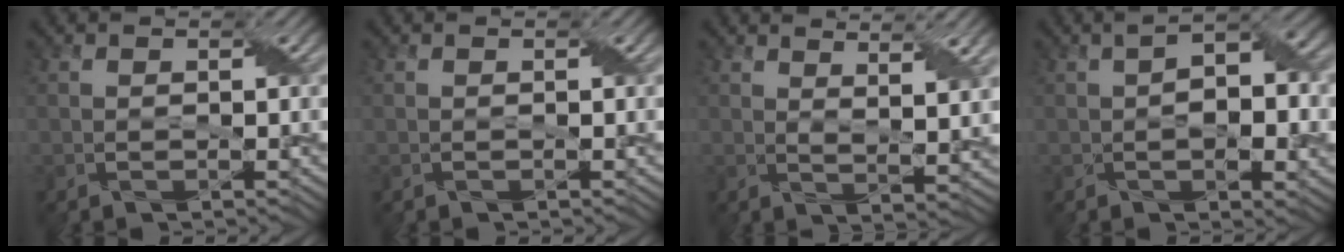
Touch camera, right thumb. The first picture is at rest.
{"total": 0.0}
{"total": 5.4, "force": [3.5, 0.9, 4.0], "torque": [-0.072, -0.004, 0.062]}
{"total": 7.3, "force": [0.1, 3.7, 6.3], "torque": [-0.095, -0.003, 0.006]}